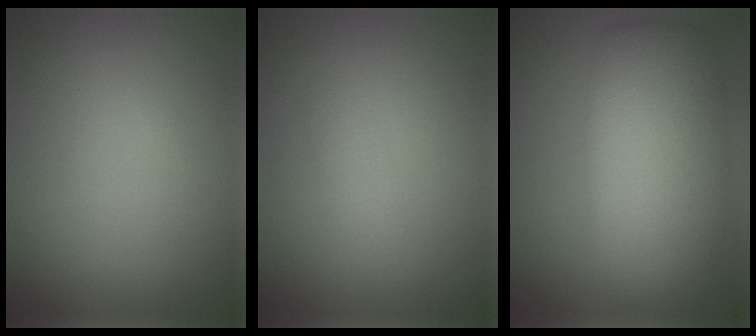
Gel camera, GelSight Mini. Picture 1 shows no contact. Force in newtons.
{"total": 0.9, "press": 0.9, "slide": 0.1}
{"total": 9.1, "press": 9.1, "slide": 0.3}